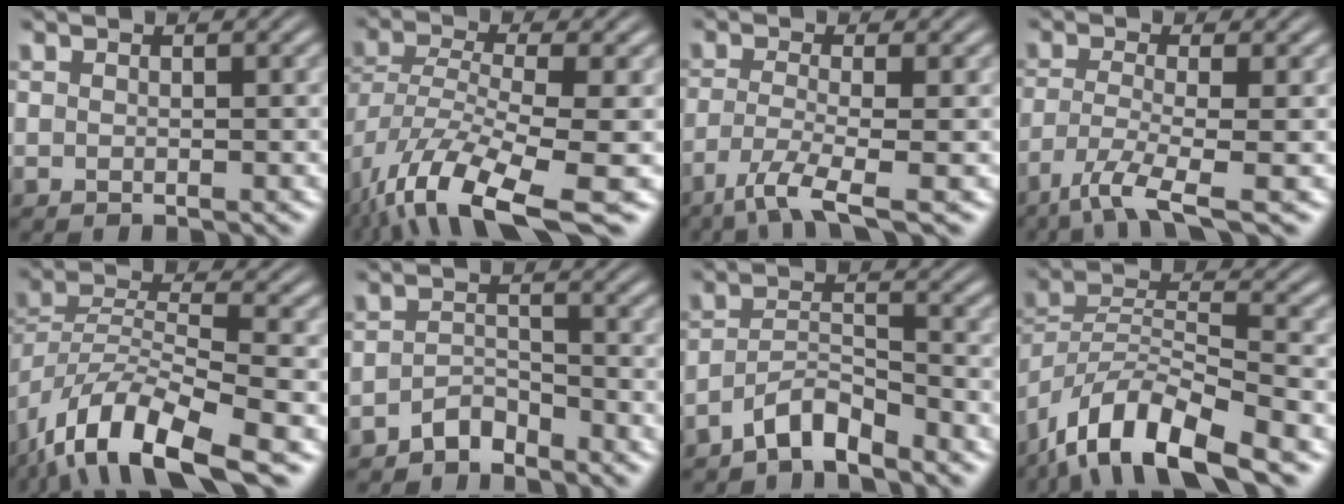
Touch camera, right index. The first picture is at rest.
{"total": 8.0, "force": [-5.2, 2.9, 5.4], "torque": [-0.137, -0.053, -0.052]}
{"total": 5.0, "force": [-3.2, 0.9, 3.8], "torque": [-0.080, -0.036, -0.034]}
{"total": 5.4, "force": [-3.1, 1.3, 4.2], "torque": [-0.086, -0.040, -0.032]}
{"total": 9.3, "force": [-4.6, 4.7, 6.5], "torque": [-0.141, -0.035, -0.054]}
{"total": 3.1, "force": [-2.9, 1.0, 0.5], "torque": [-0.006, -0.011, -0.047]}
{"total": 4.4, "force": [-3.6, 1.7, 1.9], "torque": [-0.028, -0.008, -0.060]}
{"total": 8.3, "force": [-3.9, 4.5, 5.8], "torque": [-0.128, -0.032, -0.049]}